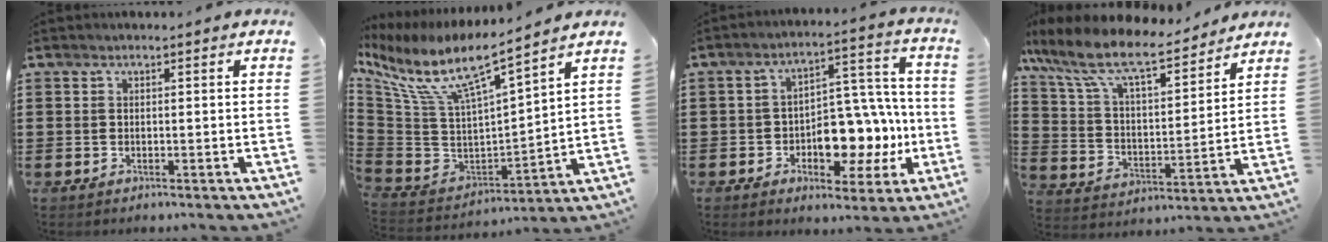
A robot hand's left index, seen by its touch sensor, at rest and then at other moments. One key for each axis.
{"total": 9.7, "fx": 6.3, "fy": 1.7, "fz": 7.1, "tx": -0.168, "ty": -0.051, "tz": 0.100}
{"total": 9.1, "fx": -2.2, "fy": 6.2, "fz": 6.3, "tx": -0.092, "ty": 0.004, "tz": -0.035}
{"total": 10.3, "fx": 8.4, "fy": 2.4, "fz": 5.4, "tx": -0.141, "ty": -0.043, "tz": 0.144}